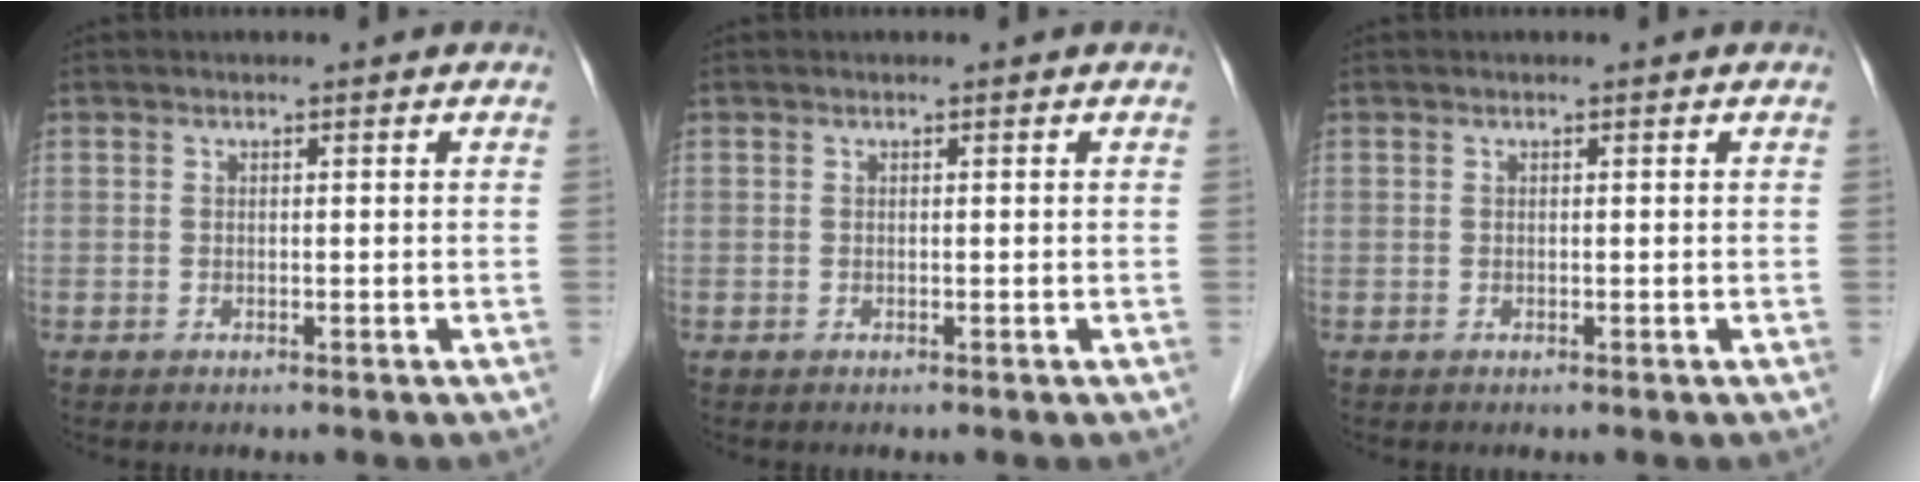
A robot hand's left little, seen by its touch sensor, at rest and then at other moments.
{"total": 0.0}
{"total": 0.0}